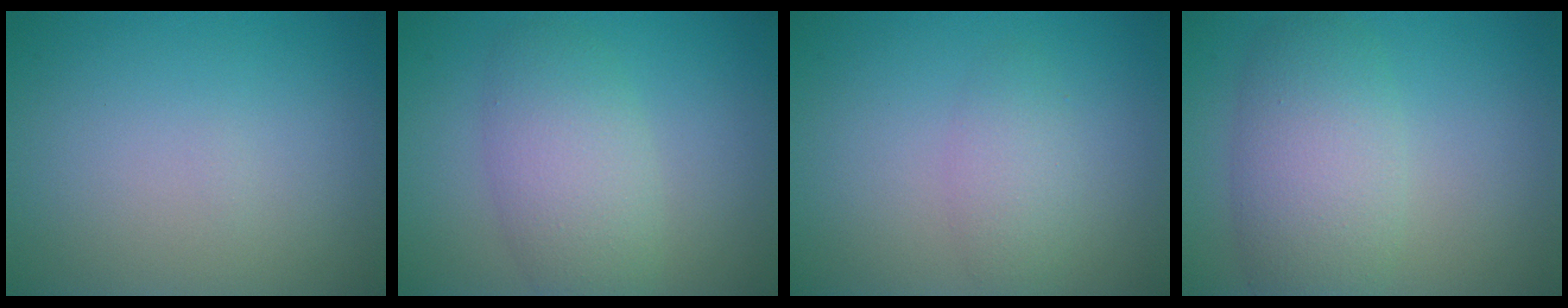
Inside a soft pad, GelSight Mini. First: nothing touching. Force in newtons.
{"total": 4.8, "press": 4.8, "slide": 0.1}
{"total": 2.3, "press": 2.3, "slide": 0.0}
{"total": 5.6, "press": 5.6, "slide": 0.4}